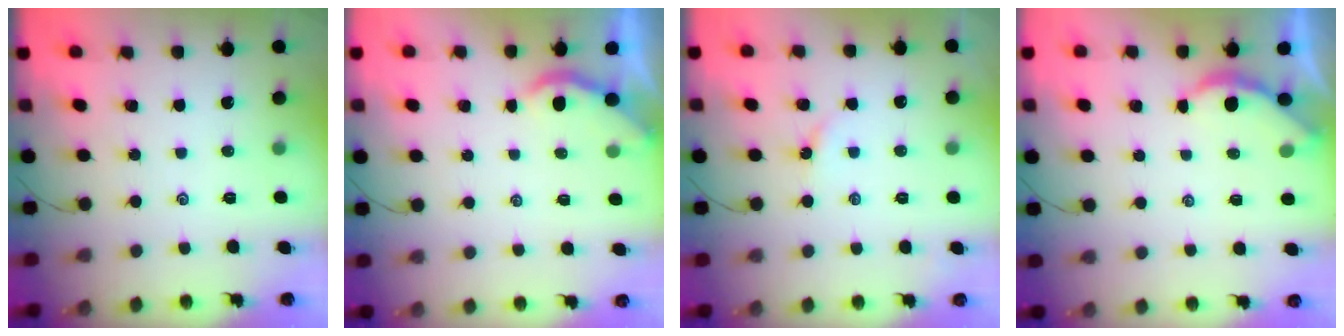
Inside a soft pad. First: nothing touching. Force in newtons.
{"total": 2.2, "press": 2.2, "slide": 0.1}
{"total": 1.9, "press": 1.9, "slide": 0.3}
{"total": 1.9, "press": 1.9, "slide": 0.1}